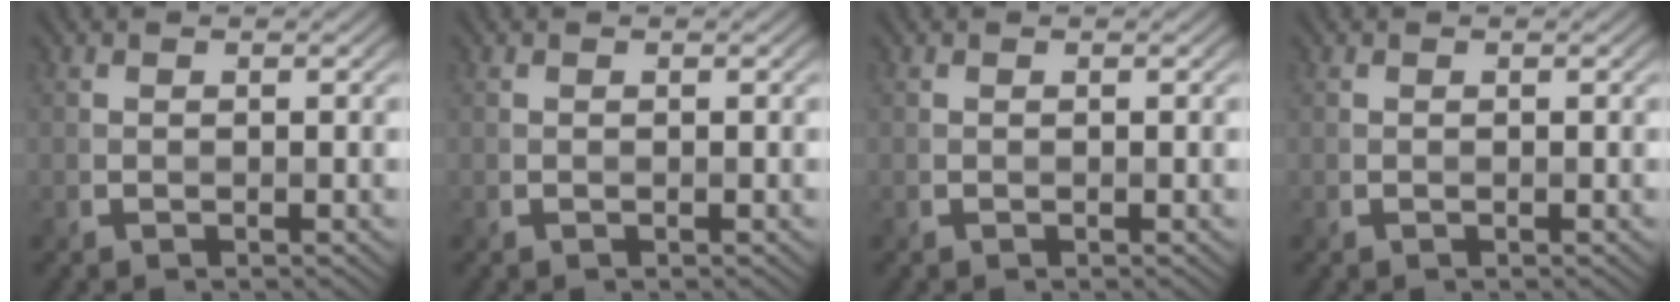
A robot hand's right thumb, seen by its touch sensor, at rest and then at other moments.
{"total": 0.0}
{"total": 0.0}
{"total": 0.0}